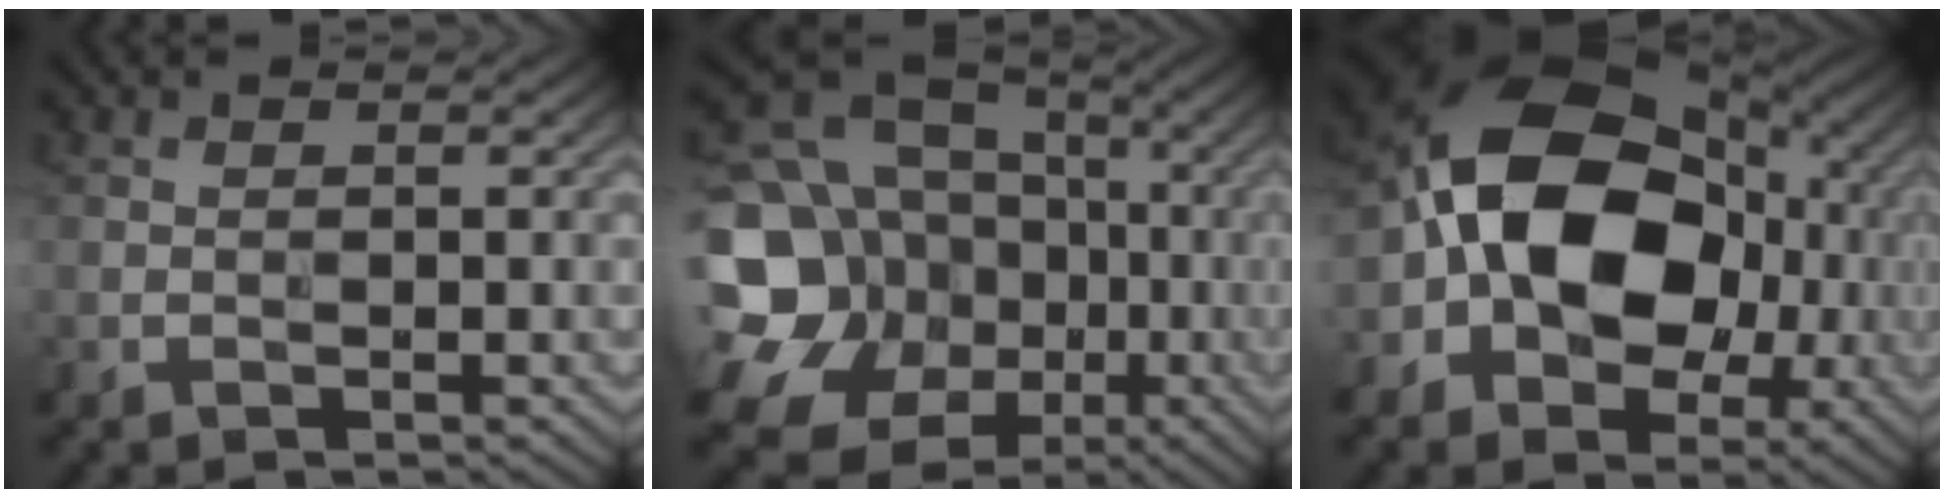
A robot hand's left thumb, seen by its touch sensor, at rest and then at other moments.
{"total": 23.3, "force": [-4.3, 20.1, 10.9], "torque": [-0.266, -0.024, -0.093]}
{"total": 15.2, "force": [-1.0, 11.2, 10.2], "torque": [-0.172, 0.007, -0.028]}